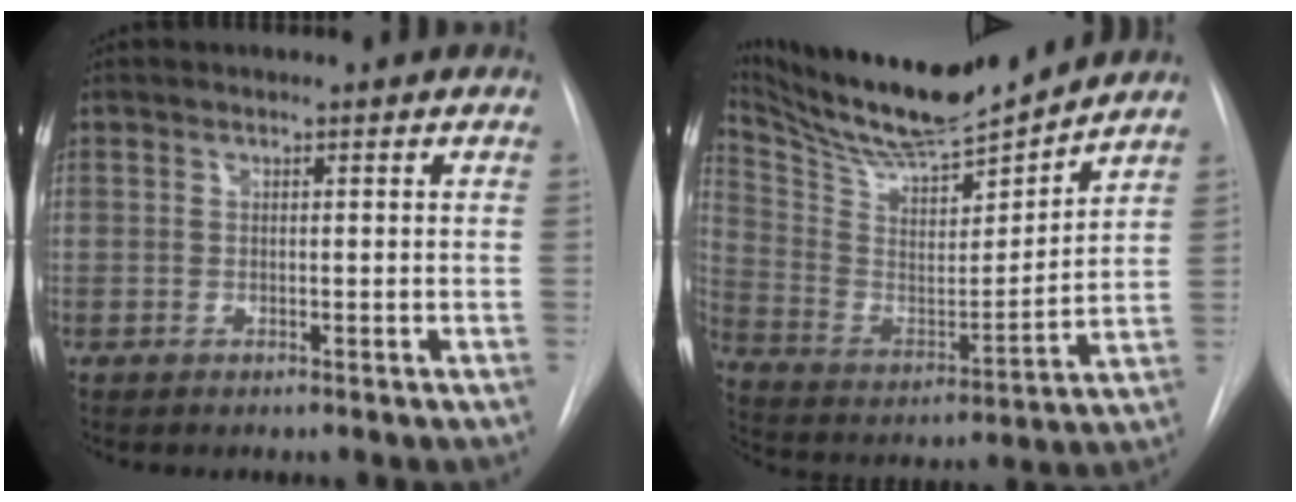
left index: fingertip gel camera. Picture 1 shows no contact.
{"total": 17.7, "force": [16.3, 1.7, 6.7], "torque": [-0.140, -0.017, 0.284]}